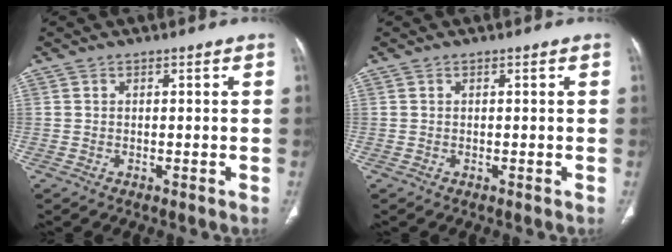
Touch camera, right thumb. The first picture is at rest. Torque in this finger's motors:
{"motor_torque": [0.00, 0.00, -0.05, 0.03, 0.01]}